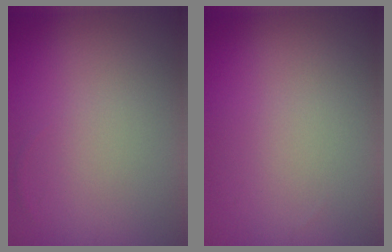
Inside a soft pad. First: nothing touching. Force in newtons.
{"total": 0.0}